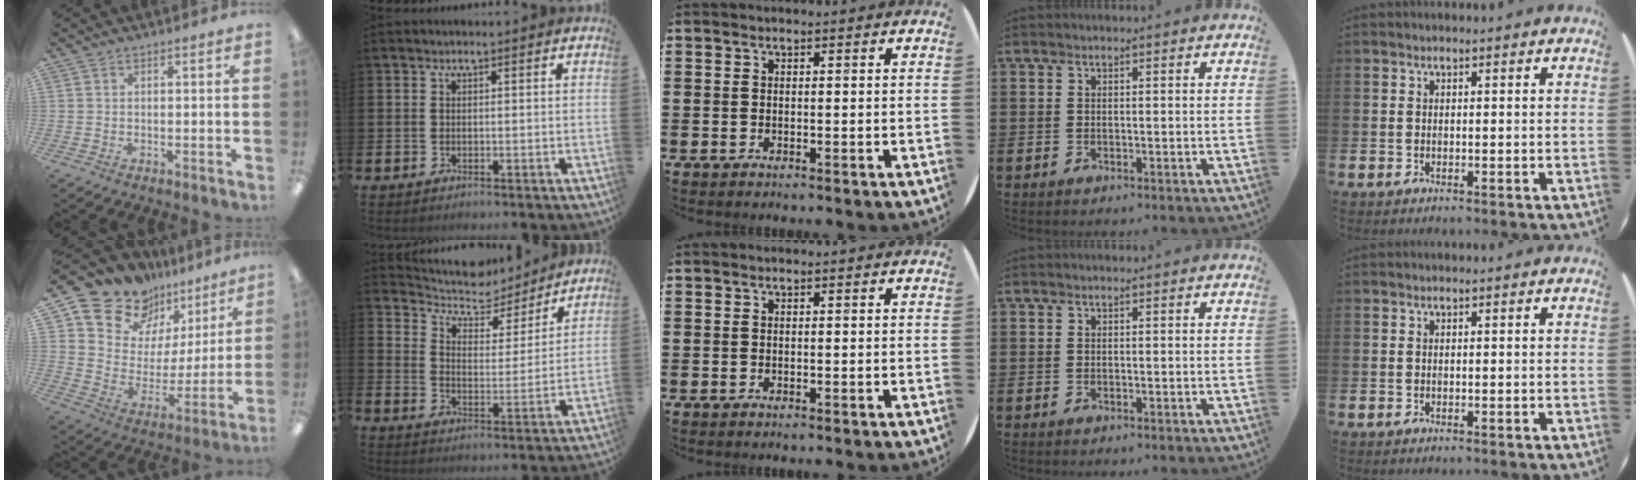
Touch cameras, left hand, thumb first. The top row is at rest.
{"thumb": {"total": 15.0, "force": [11.8, 8.9, 2.6], "torque": [-0.074, -0.096, 0.221]}, "index": {"total": 6.5, "force": [5.9, 2.4, 1.0], "torque": [-0.052, -0.047, 0.100]}}